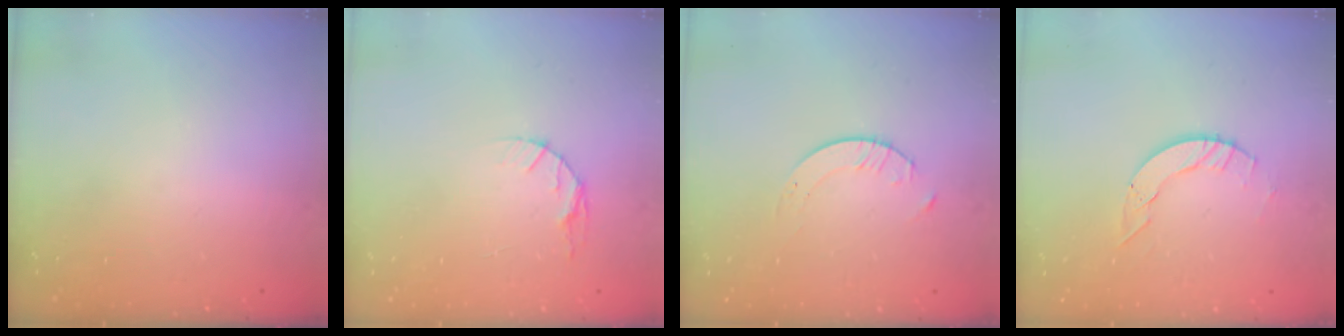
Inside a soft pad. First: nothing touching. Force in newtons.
{"total": 4.9, "press": 4.9, "slide": 0.6}
{"total": 1.7, "press": 1.7, "slide": 0.2}
{"total": 5.5, "press": 5.5, "slide": 0.2}